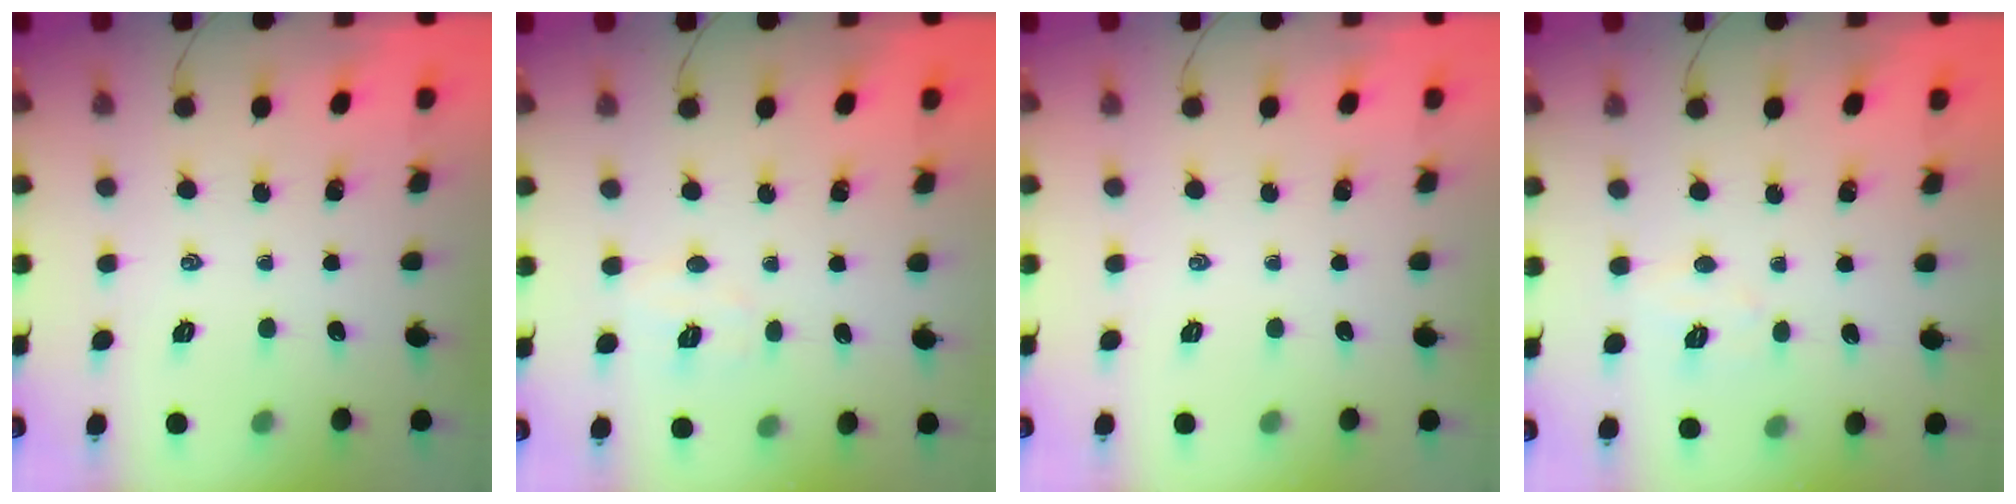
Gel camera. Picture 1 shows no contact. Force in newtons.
{"total": 4.3, "press": 4.1, "slide": 1.1}
{"total": 0.0}
{"total": 4.7, "press": 4.6, "slide": 1.1}